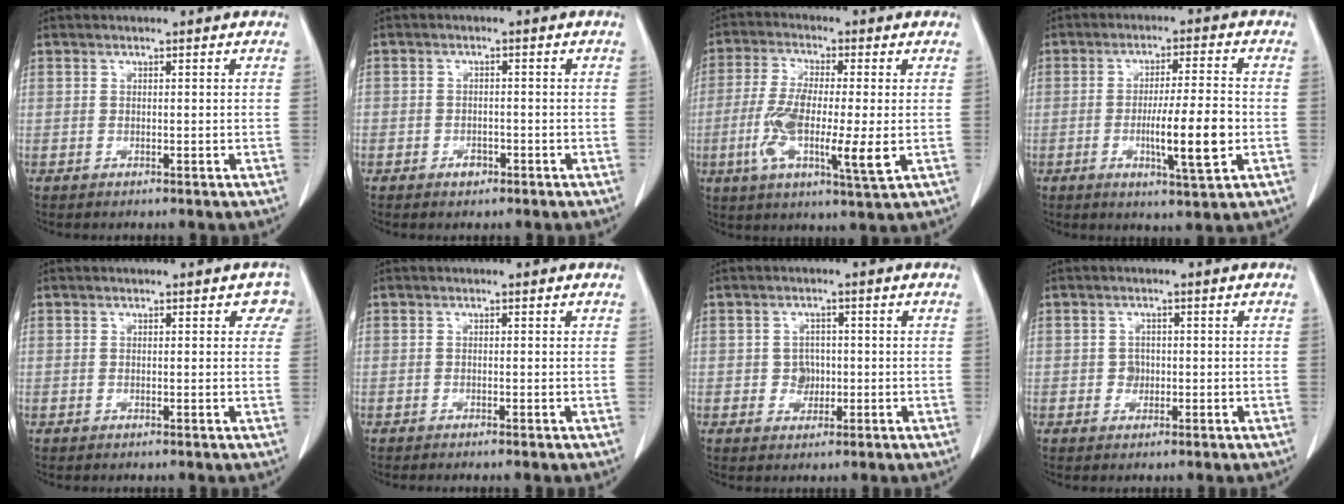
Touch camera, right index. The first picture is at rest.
{"total": 2.0, "force": [-1.2, 1.4, 0.7], "torque": [-0.004, 0.007, -0.016]}
{"total": 11.9, "force": [-2.1, 1.7, 11.6], "torque": [-0.218, -0.014, -0.042]}
{"total": 9.3, "force": [-2.1, 0.3, 9.1], "torque": [-0.148, -0.011, -0.036]}
{"total": 2.2, "force": [1.2, 1.4, 1.3], "torque": [0.004, 0.008, 0.005]}
{"total": 0.9, "force": [-0.8, -0.2, 0.4], "torque": [-0.005, 0.002, -0.013]}
{"total": 2.6, "force": [-0.3, 2.3, 1.2], "torque": [-0.011, 0.005, -0.002]}
{"total": 1.5, "force": [-0.2, 1.4, 0.6], "torque": [-0.007, 0.005, -0.002]}